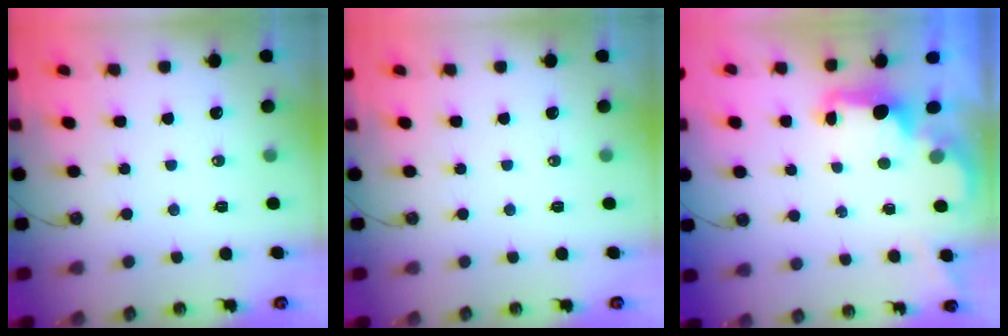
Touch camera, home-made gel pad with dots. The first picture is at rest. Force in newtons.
{"total": 0.0}
{"total": 2.1, "press": 2.0, "slide": 0.7}